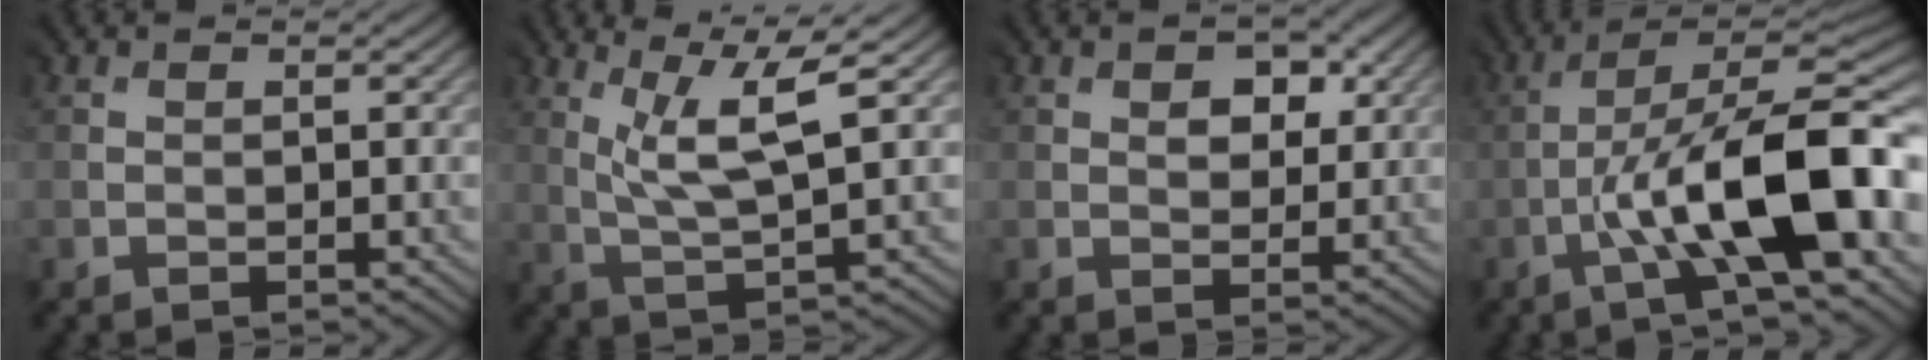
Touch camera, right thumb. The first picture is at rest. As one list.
[{"total": 6.1, "force": [3.5, 0.7, 5.0], "torque": [-0.091, 0.003, 0.070]}, {"total": 3.9, "force": [2.0, 2.7, 1.9], "torque": [-0.028, -0.007, 0.033]}, {"total": 14.4, "force": [-4.7, 4.1, 13.0], "torque": [-0.208, 0.009, -0.078]}]